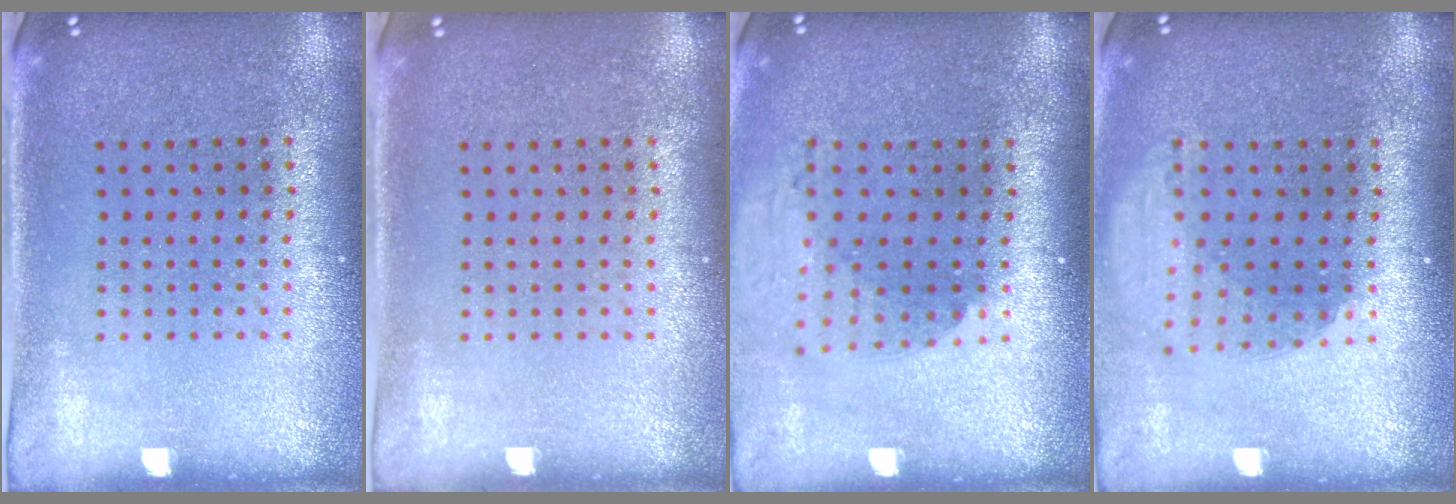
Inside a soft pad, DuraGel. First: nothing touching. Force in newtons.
{"total": 0.0}
{"total": 1.9, "press": 1.4, "slide": 1.3}
{"total": 1.9, "press": 1.5, "slide": 1.1}